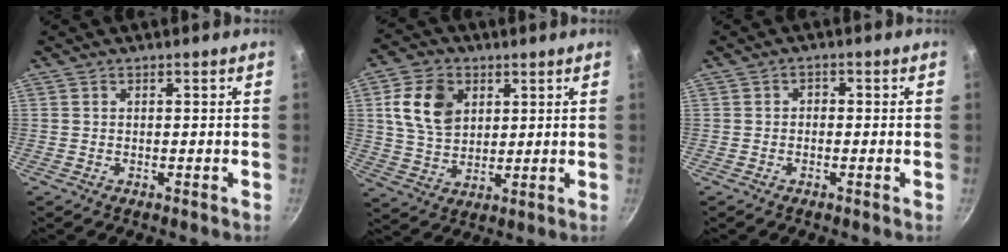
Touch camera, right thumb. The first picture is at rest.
{"total": 11.5, "force": [3.5, 8.3, 7.1], "torque": [-0.106, -0.007, 0.066]}
{"total": 1.5, "force": [-0.4, 1.2, 0.8], "torque": [-0.014, 0.008, -0.009]}